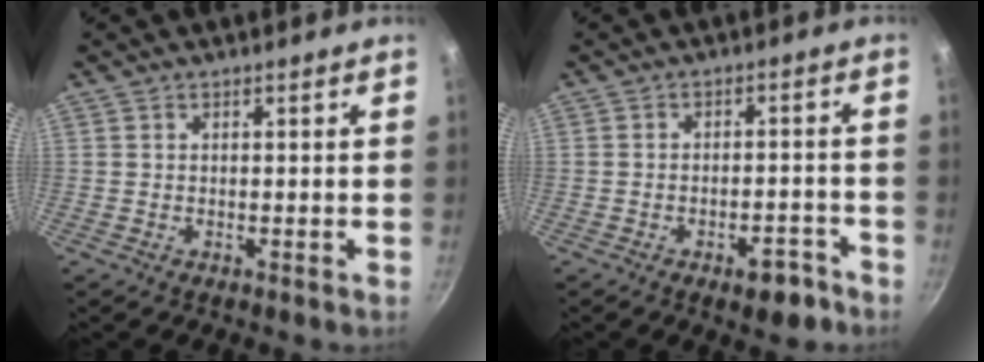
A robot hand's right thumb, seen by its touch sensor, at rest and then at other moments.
{"total": 5.7, "force": [-3.6, 2.5, 3.7], "torque": [-0.040, 0.026, -0.047]}